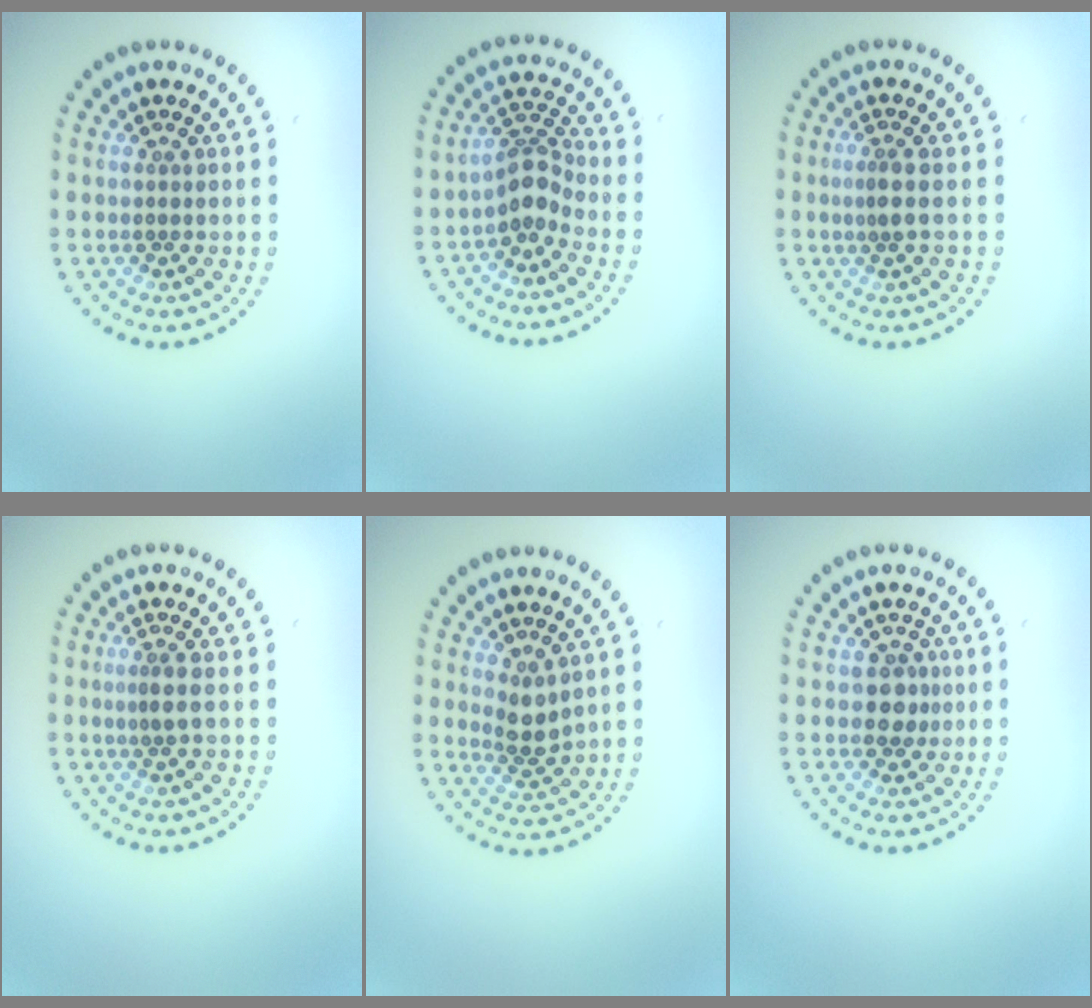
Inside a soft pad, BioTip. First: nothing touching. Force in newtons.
{"total": 2.9, "press": 2.2, "slide": 2.0}
{"total": 1.3, "press": 0.9, "slide": 0.9}
{"total": 1.1, "press": 0.7, "slide": 0.9}
{"total": 2.0, "press": 1.6, "slide": 1.2}
{"total": 2.0, "press": 1.8, "slide": 0.9}